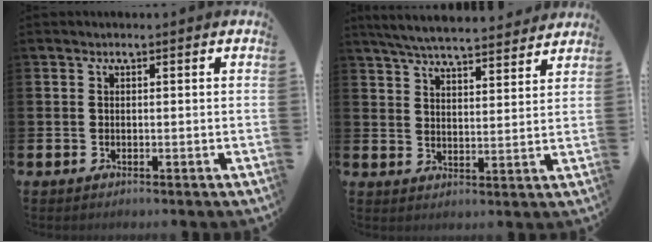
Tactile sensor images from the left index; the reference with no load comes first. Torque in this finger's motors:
{"motor_torque": [0.95, -1.19, 0.56, 0.21]}